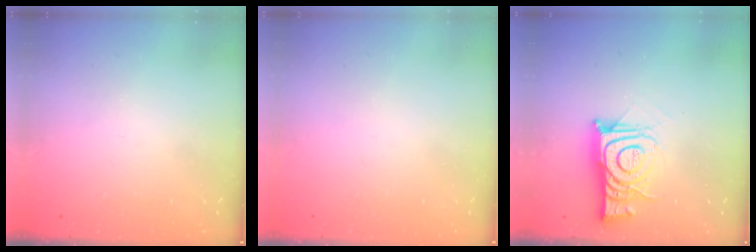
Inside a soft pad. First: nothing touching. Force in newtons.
{"total": 1.8, "press": 1.7, "slide": 0.1}
{"total": 12.1, "press": 12.0, "slide": 1.2}